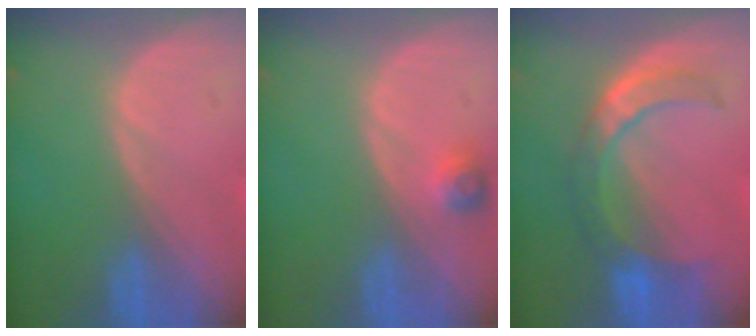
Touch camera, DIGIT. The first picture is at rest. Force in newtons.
{"total": 2.2, "press": 2.2, "slide": 0.4}
{"total": 7.0, "press": 6.8, "slide": 1.4}